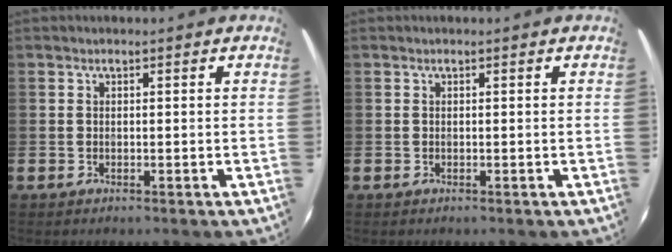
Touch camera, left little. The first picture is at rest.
{"total": 0.0}